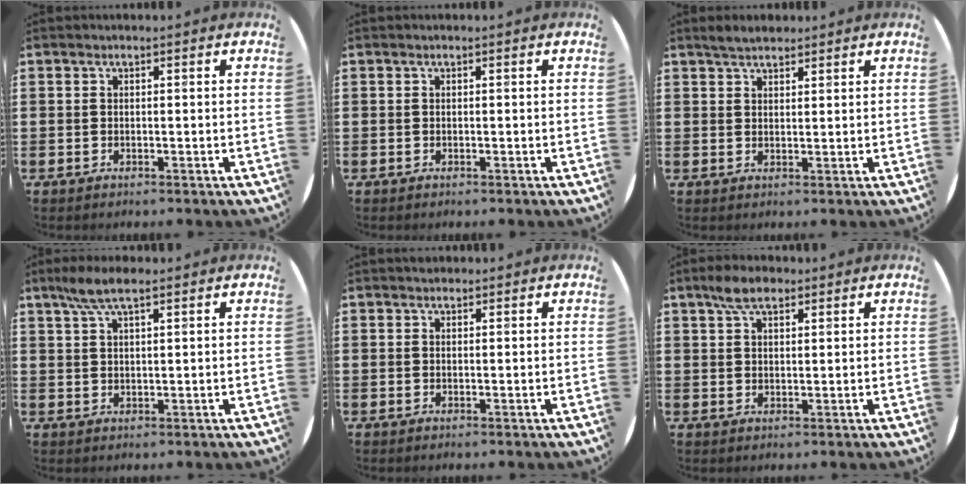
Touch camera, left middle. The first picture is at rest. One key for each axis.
{"total": 0.0}
{"total": 2.5, "fx": 2.3, "fy": 0.7, "fz": 0.6, "tx": -0.008, "ty": 0.004, "tz": 0.043}
{"total": 4.6, "fx": 3.2, "fy": 1.1, "fz": 3.1, "tx": -0.069, "ty": 0.005, "tz": 0.057}
{"total": 0.8, "fx": 0.7, "fy": 0.3, "fz": -0.1, "tx": 0.008, "ty": 0.000, "tz": 0.012}
{"total": 4.4, "fx": 3.2, "fy": 1.9, "fz": 2.3, "tx": -0.042, "ty": 0.006, "tz": 0.057}